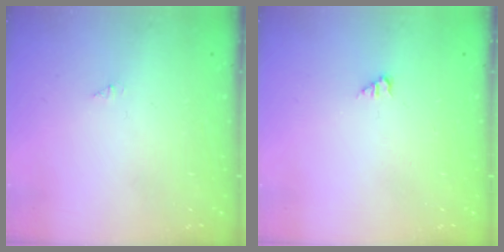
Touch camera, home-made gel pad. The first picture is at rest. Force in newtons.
{"total": 1.2, "press": 1.1, "slide": 0.2}